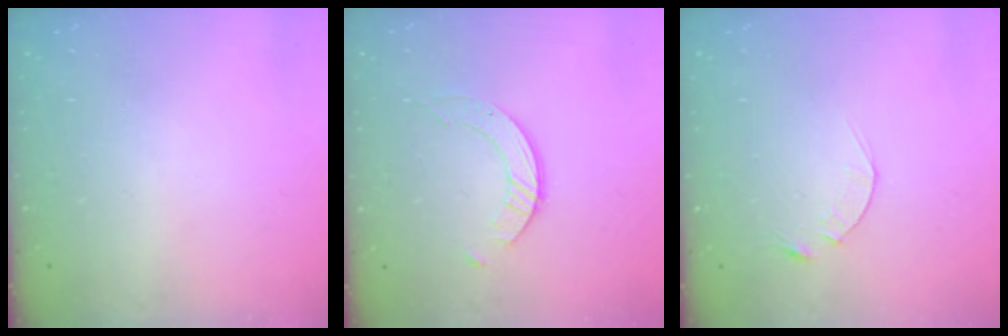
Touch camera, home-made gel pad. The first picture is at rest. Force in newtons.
{"total": 2.4, "press": 2.4, "slide": 0.3}
{"total": 3.1, "press": 3.1, "slide": 0.4}